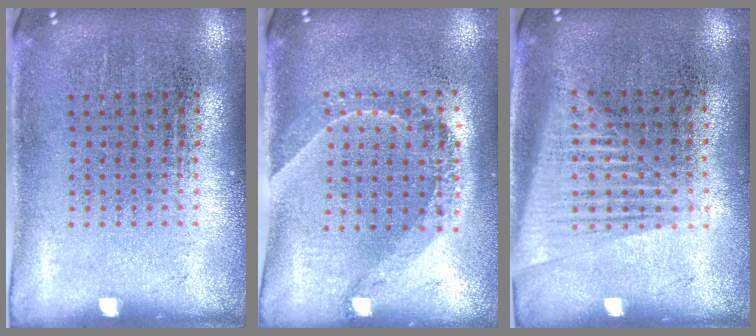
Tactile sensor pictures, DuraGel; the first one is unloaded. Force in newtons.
{"total": 1.6, "press": 1.3, "slide": 1.0}
{"total": 1.5, "press": 1.4, "slide": 0.6}